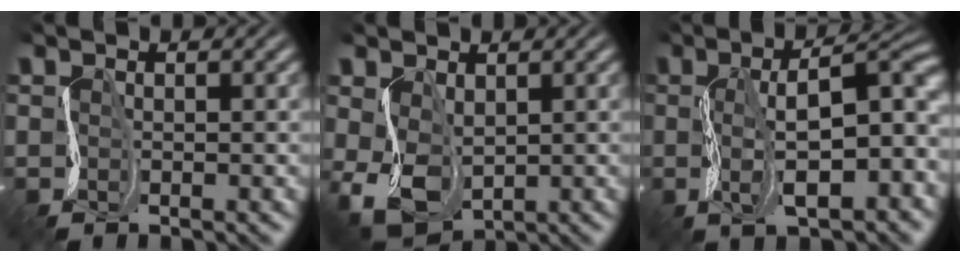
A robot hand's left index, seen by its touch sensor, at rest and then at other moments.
{"total": 3.6, "force": [-0.6, 2.7, 2.3], "torque": [-0.077, -0.010, 0.000]}
{"total": 7.9, "force": [-0.4, 2.4, 7.5], "torque": [-0.117, 0.012, -0.006]}